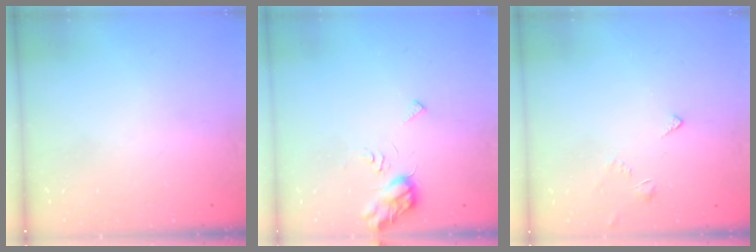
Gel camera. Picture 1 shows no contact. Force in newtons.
{"total": 7.4, "press": 7.4, "slide": 0.6}
{"total": 2.5, "press": 2.4, "slide": 0.6}